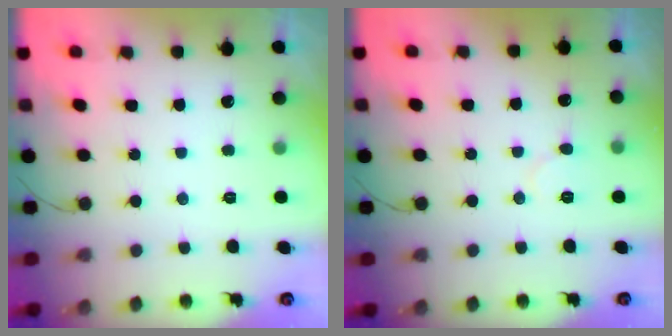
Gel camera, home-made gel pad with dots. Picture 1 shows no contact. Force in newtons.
{"total": 5.1, "press": 5.1, "slide": 0.6}